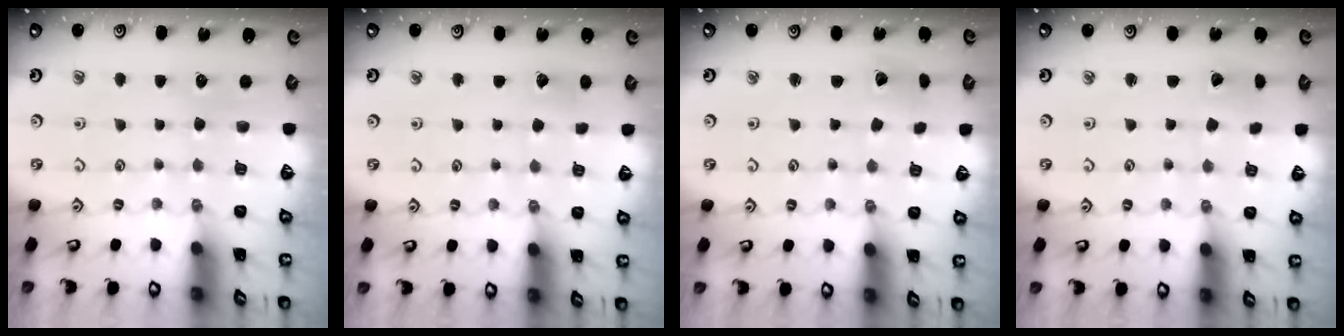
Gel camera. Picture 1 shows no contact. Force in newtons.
{"total": 2.9, "press": 2.9, "slide": 0.3}
{"total": 2.3, "press": 2.3, "slide": 0.3}
{"total": 2.6, "press": 2.6, "slide": 0.2}